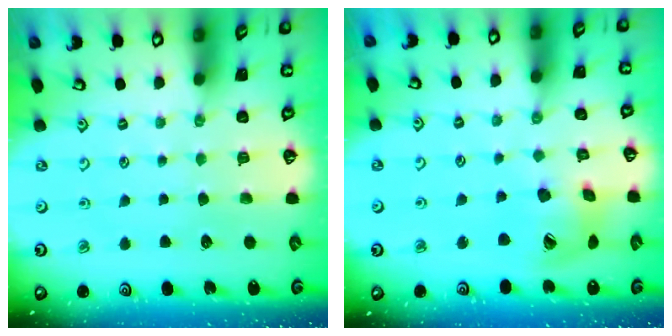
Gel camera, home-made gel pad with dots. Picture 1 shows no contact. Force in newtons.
{"total": 15.5, "press": 15.3, "slide": 2.4}